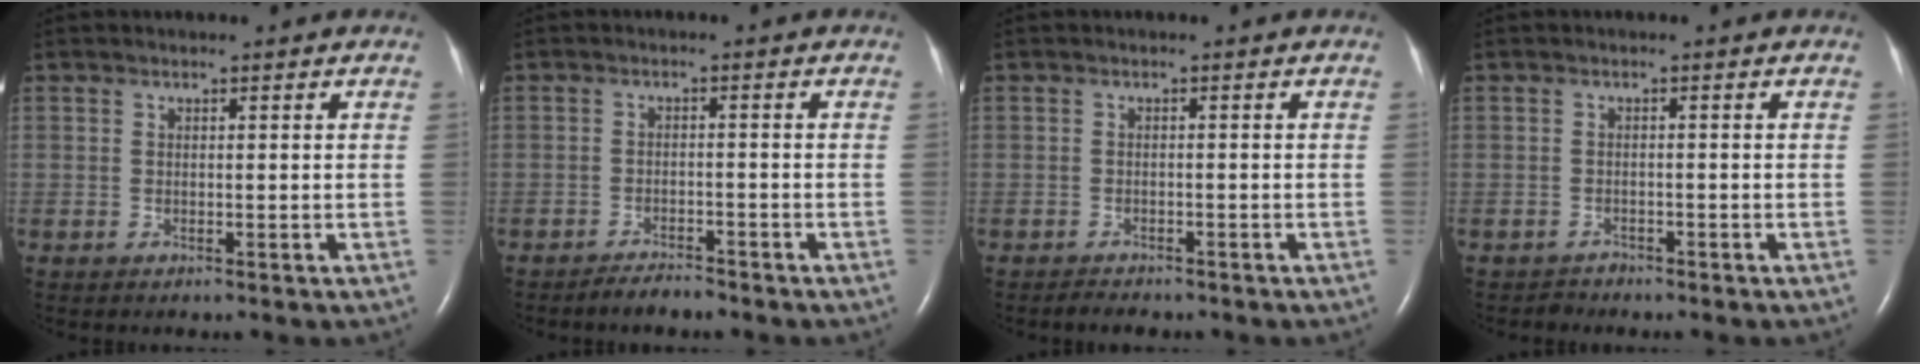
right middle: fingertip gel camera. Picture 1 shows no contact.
{"total": 2.7, "force": [-2.5, 0.4, 0.8], "torque": [-0.021, -0.006, -0.042]}
{"total": 2.3, "force": [-2.0, 0.8, 0.8], "torque": [-0.021, -0.005, -0.025]}
{"total": 1.2, "force": [-1.0, 0.4, -0.6], "torque": [0.008, -0.003, -0.018]}